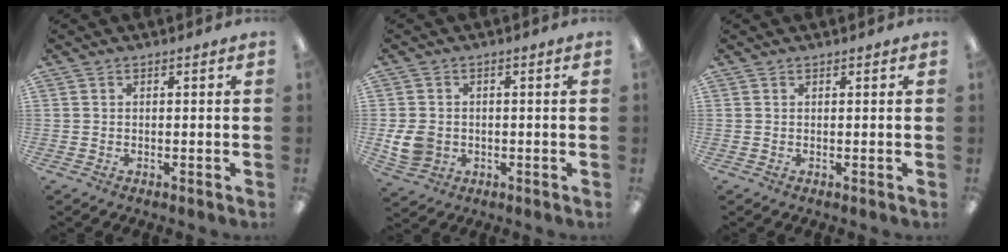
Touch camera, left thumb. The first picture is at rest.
{"total": 6.5, "force": [-0.5, 5.6, 3.3], "torque": [-0.071, 0.008, -0.007]}
{"total": 0.0}